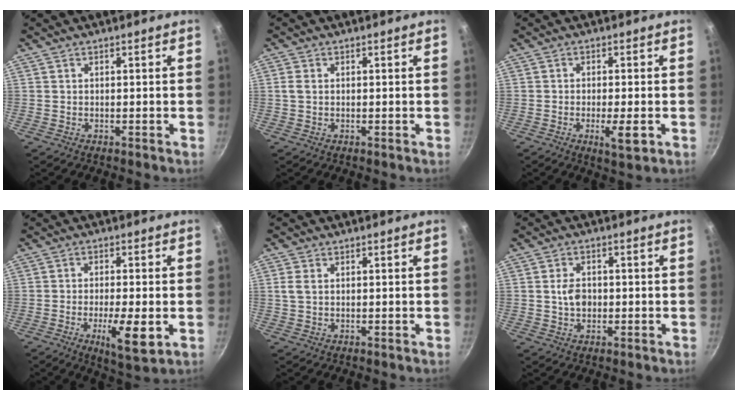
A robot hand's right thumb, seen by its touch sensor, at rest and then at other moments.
{"total": 1.7, "force": [0.2, 1.2, 1.2], "torque": [-0.025, 0.004, 0.003]}
{"total": 4.9, "force": [-1.5, 1.2, 4.5], "torque": [-0.078, 0.001, -0.025]}
{"total": 8.6, "force": [-2.4, 2.3, 7.9], "torque": [-0.134, -0.001, -0.035]}
{"total": 2.3, "force": [0.6, 1.5, 1.7], "torque": [-0.035, 0.003, 0.011]}
{"total": 4.0, "force": [0.0, 2.9, 2.7], "torque": [-0.037, 0.004, -0.002]}